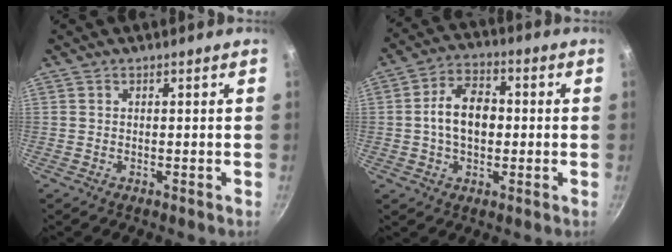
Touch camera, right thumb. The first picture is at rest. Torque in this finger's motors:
{"motor_torque": [0.81, 1.21, 0.62, -0.44, 0.04]}